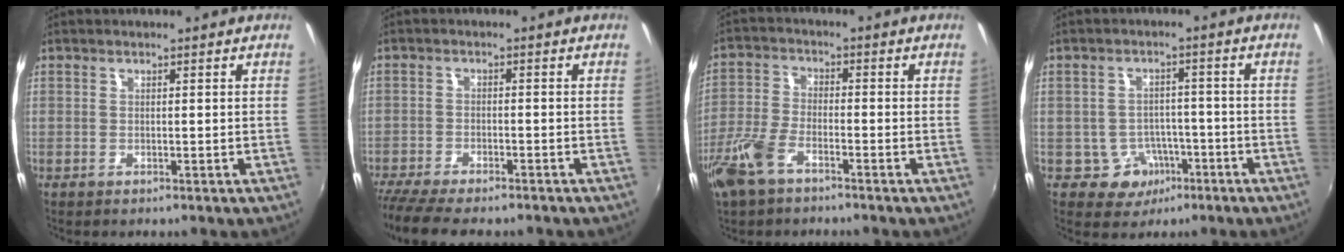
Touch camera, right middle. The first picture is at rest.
{"total": 10.7, "force": [-9.1, 1.8, 5.3], "torque": [-0.124, -0.044, -0.155]}
{"total": 8.2, "force": [-5.4, 3.5, 5.2], "torque": [-0.121, -0.003, -0.110]}
{"total": 5.2, "force": [-2.7, 4.3, 0.9], "torque": [-0.027, 0.014, -0.028]}